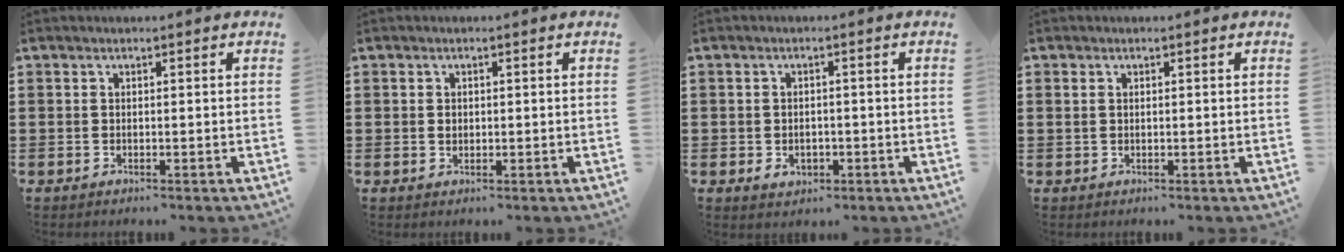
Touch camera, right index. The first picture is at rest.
{"total": 1.0, "force": [0.0, 0.6, 0.8], "torque": [-0.017, 0.002, -0.001]}
{"total": 1.9, "force": [-0.6, 1.5, 1.0], "torque": [-0.022, 0.005, -0.013]}
{"total": 0.9, "force": [0.3, 0.6, 0.5], "torque": [-0.012, 0.005, 0.005]}